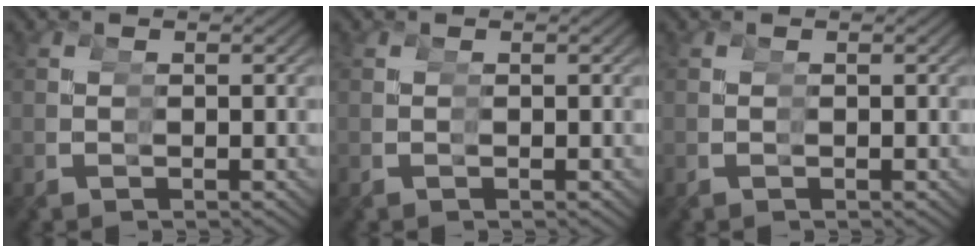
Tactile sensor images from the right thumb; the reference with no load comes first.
{"total": 0.0}
{"total": 0.0}